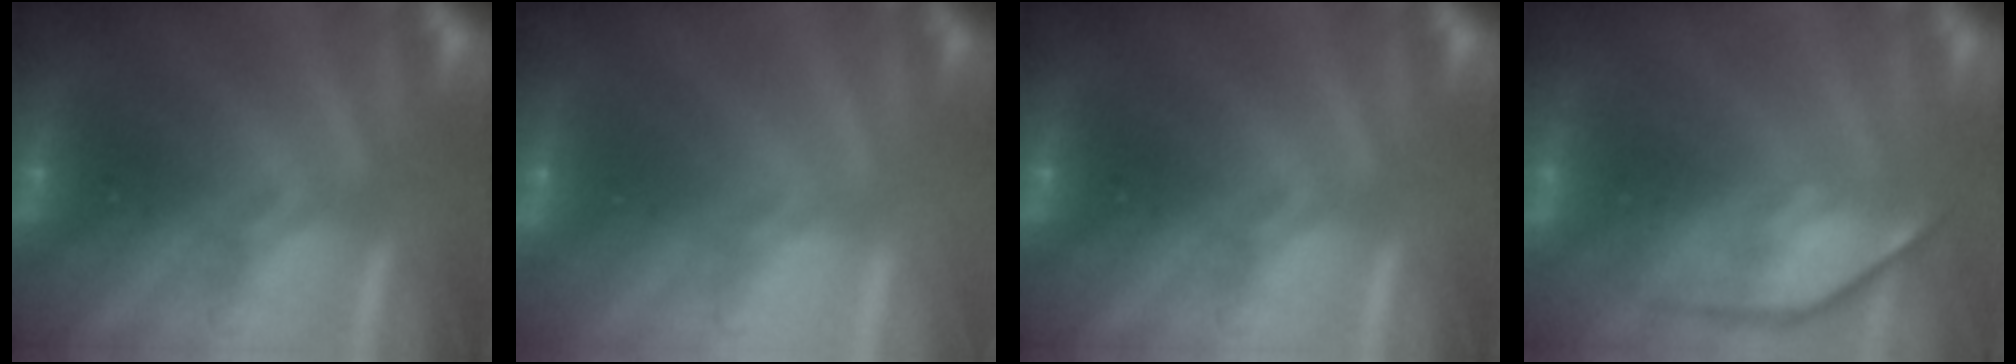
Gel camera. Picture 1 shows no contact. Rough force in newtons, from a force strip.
{"total": 2.9}
{"total": 0.0}
{"total": 4.5}